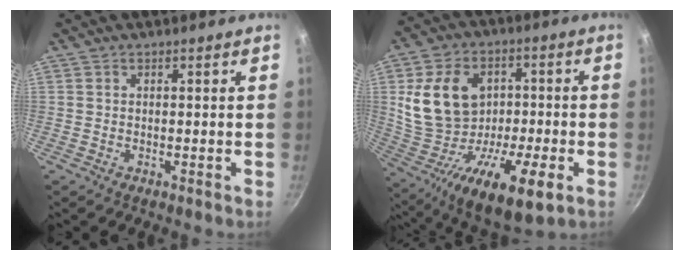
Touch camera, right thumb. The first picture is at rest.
{"total": 22.7, "force": [-1.4, 14.4, 17.5], "torque": [-0.291, 0.011, -0.017]}